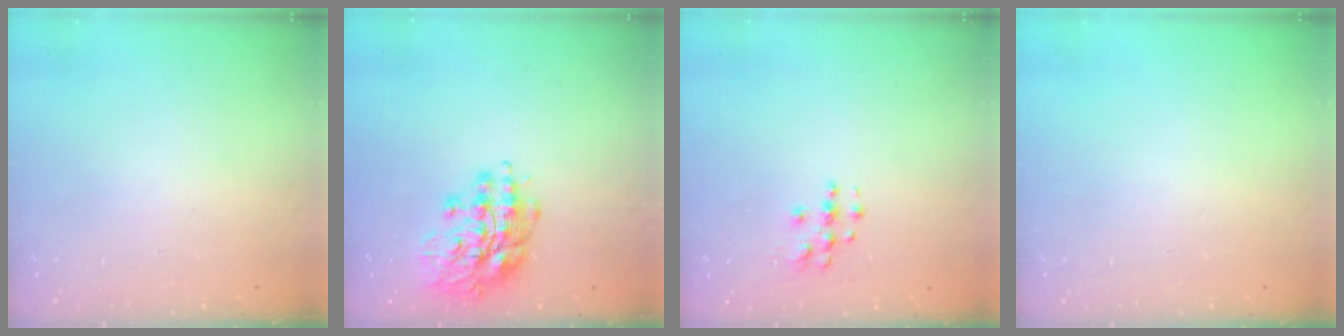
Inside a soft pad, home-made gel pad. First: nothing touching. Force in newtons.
{"total": 16.0, "press": 15.9, "slide": 1.6}
{"total": 4.3, "press": 4.3, "slide": 0.6}
{"total": 0.0}